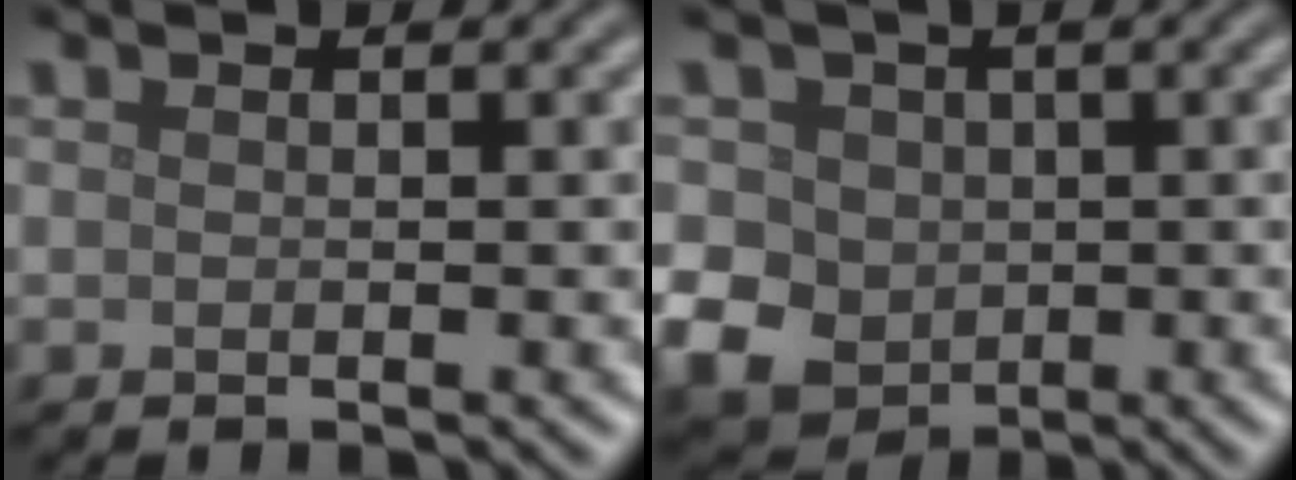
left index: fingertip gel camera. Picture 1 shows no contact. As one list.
[{"total": 9.8, "force": [-0.8, 8.8, 4.2], "torque": [-0.077, 0.008, -0.051]}]